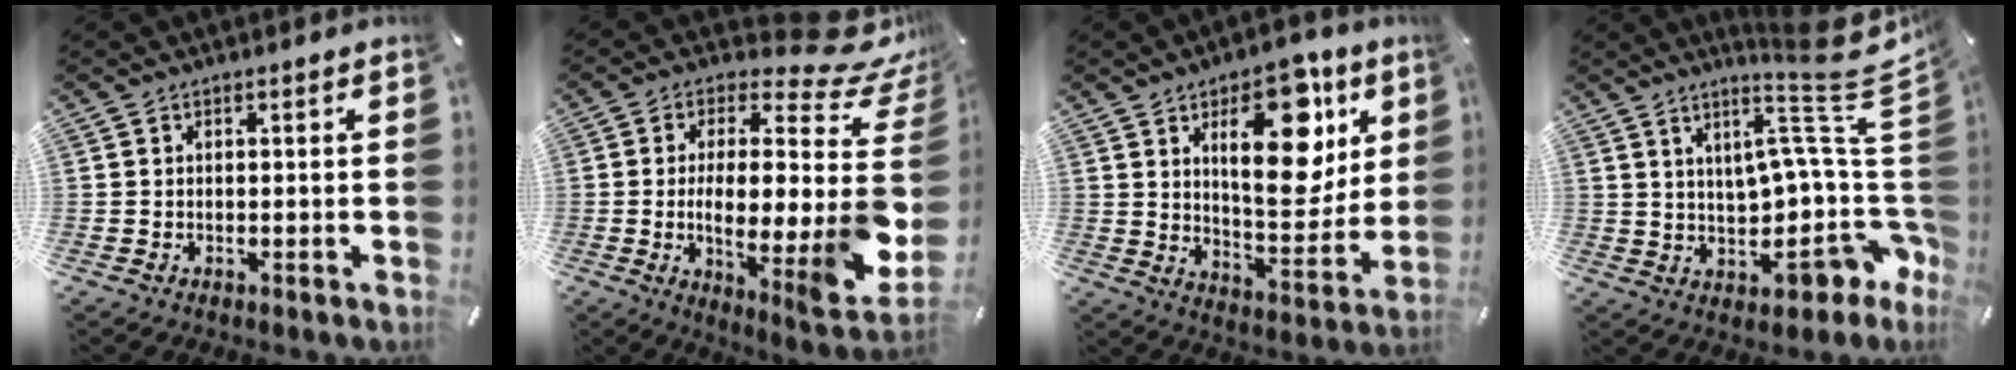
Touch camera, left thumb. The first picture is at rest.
{"total": 18.6, "force": [1.9, 7.1, 17.0], "torque": [-0.213, -0.082, 0.027]}
{"total": 19.7, "force": [8.8, 9.8, 14.6], "torque": [-0.189, -0.041, 0.141]}
{"total": 17.7, "force": [4.6, 7.0, 15.6], "torque": [-0.178, -0.078, 0.068]}